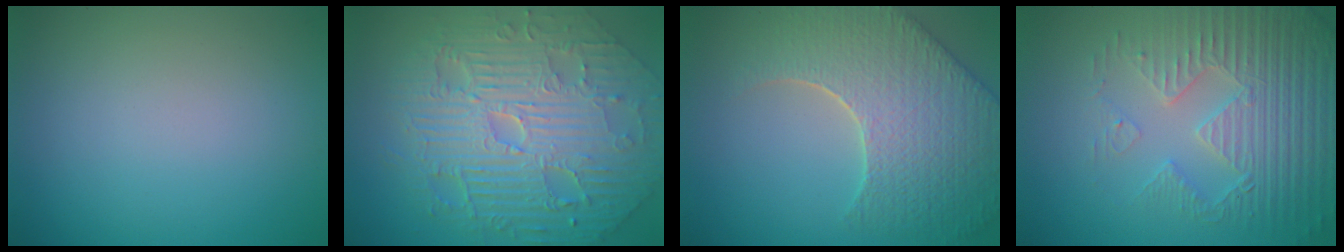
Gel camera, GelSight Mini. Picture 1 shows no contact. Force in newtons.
{"total": 11.5, "press": 7.5, "slide": 8.7}
{"total": 9.0, "press": 6.4, "slide": 6.3}
{"total": 5.0, "press": 4.7, "slide": 1.8}